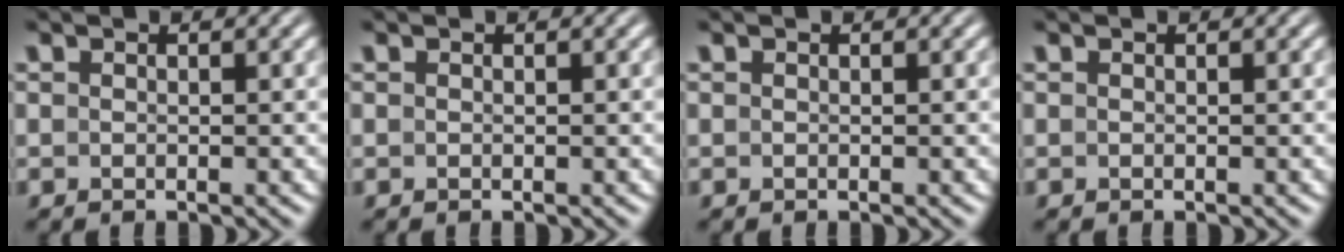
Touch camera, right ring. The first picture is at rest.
{"total": 0.0}
{"total": 0.0}
{"total": 0.0}